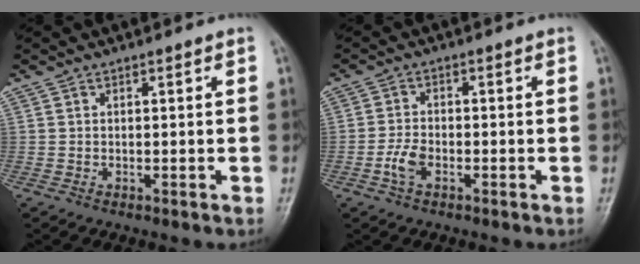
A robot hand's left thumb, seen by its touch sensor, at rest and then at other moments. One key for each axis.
{"total": 3.5, "fx": -1.5, "fy": 1.9, "fz": 2.5, "tx": -0.054, "ty": 0.010, "tz": -0.032}